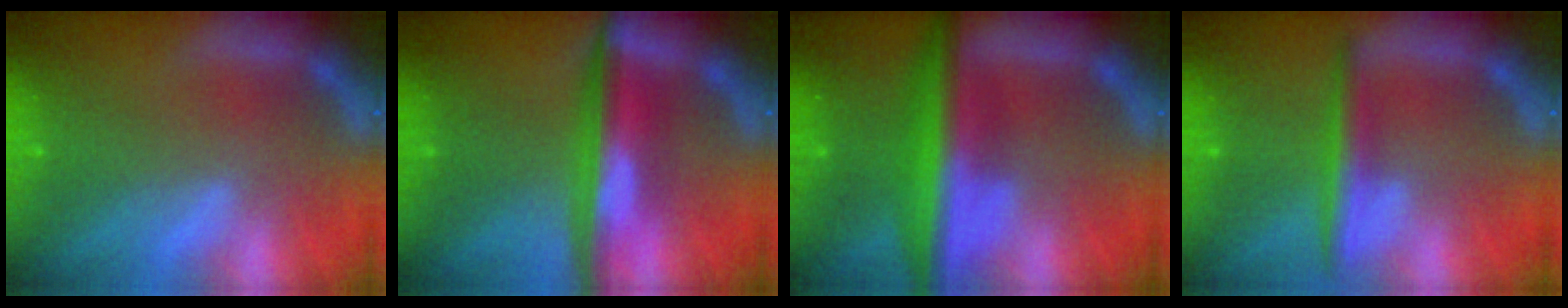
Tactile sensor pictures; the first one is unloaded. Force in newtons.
{"total": 7.1}
{"total": 8.4}
{"total": 3.5}